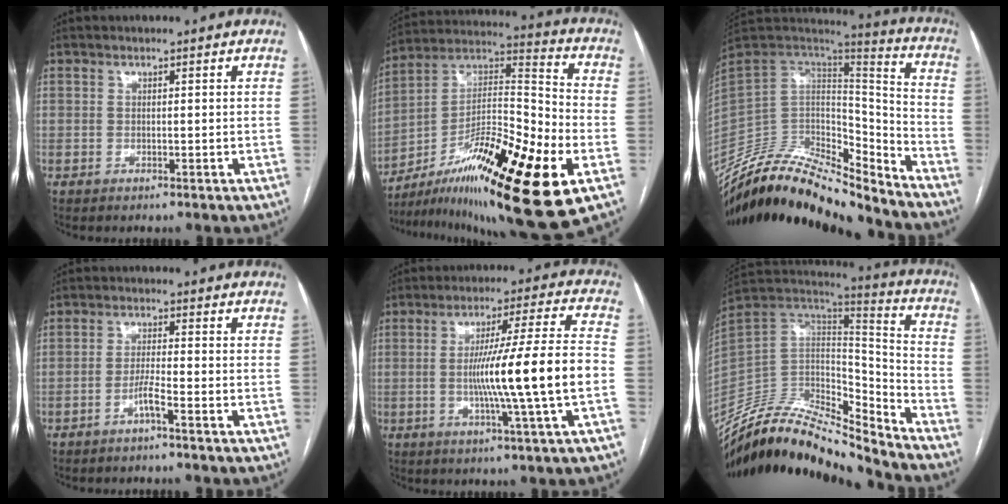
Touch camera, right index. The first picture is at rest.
{"total": 26.0, "force": [-12.3, 3.3, 22.6], "torque": [-0.346, -0.007, -0.200]}
{"total": 26.2, "force": [-23.6, 6.3, 9.5], "torque": [-0.199, 0.020, -0.387]}
{"total": 2.6, "force": [-1.6, -0.5, 2.0], "torque": [-0.039, 0.000, -0.033]}
{"total": 14.9, "force": [-2.4, -1.7, 14.7], "torque": [-0.243, 0.000, -0.041]}
{"total": 24.2, "force": [-22.2, 5.3, 8.3], "torque": [-0.182, 0.028, -0.370]}